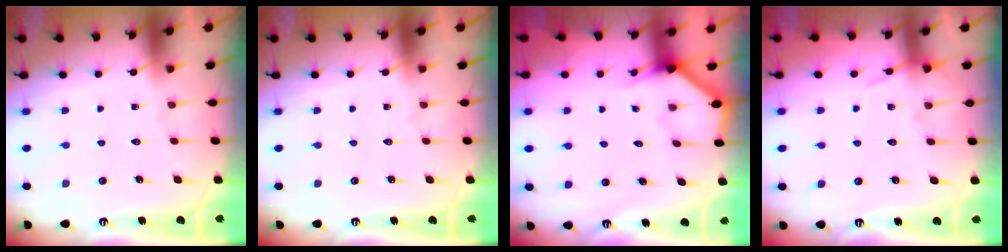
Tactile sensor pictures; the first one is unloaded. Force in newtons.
{"total": 0.0}
{"total": 3.3, "press": 3.3, "slide": 0.2}
{"total": 6.9, "press": 6.9, "slide": 0.9}